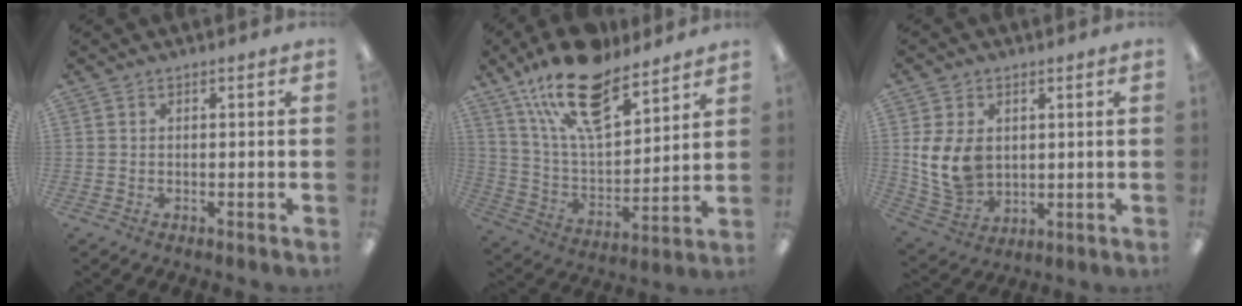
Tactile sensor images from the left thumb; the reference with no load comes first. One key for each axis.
{"total": 20.1, "fx": 14.3, "fy": 8.2, "fz": 11.5, "tx": -0.208, "ty": -0.072, "tz": 0.252}
{"total": 10.8, "fx": 2.0, "fy": 8.2, "fz": 6.8, "tx": -0.156, "ty": -0.002, "tz": 0.039}